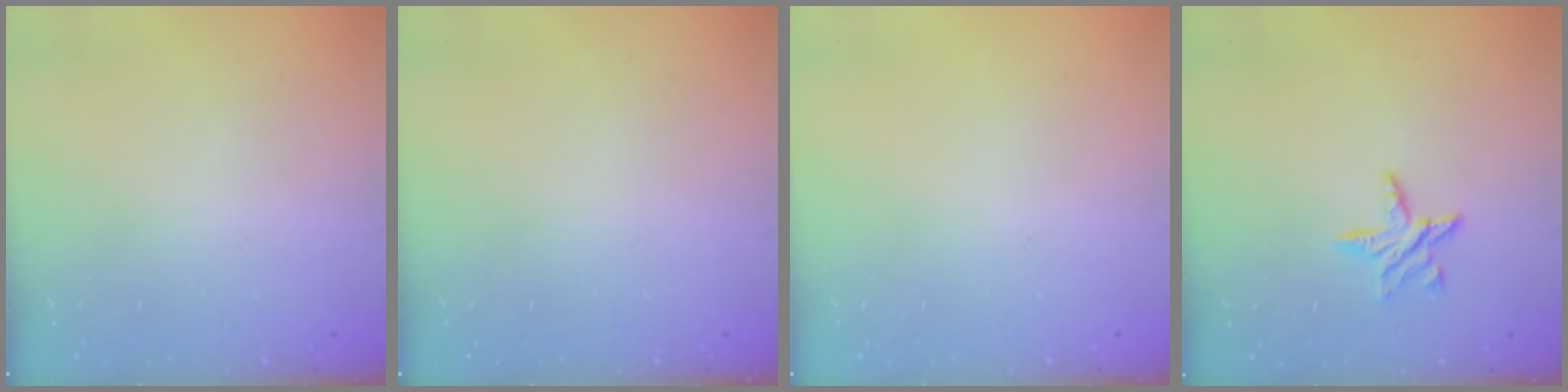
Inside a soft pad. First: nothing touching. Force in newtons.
{"total": 0.0}
{"total": 0.0}
{"total": 7.3, "press": 7.3, "slide": 0.5}